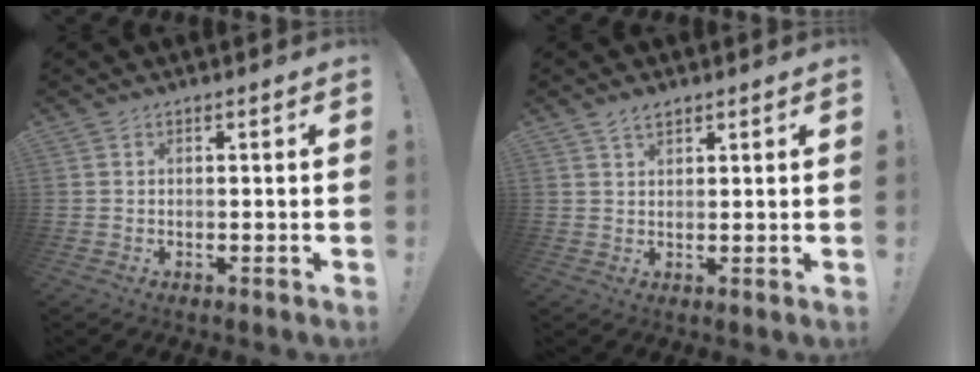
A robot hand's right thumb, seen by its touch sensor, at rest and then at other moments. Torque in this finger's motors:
{"motor_torque": [-0.04, 0.44, 0.11, -0.11, 0.00]}